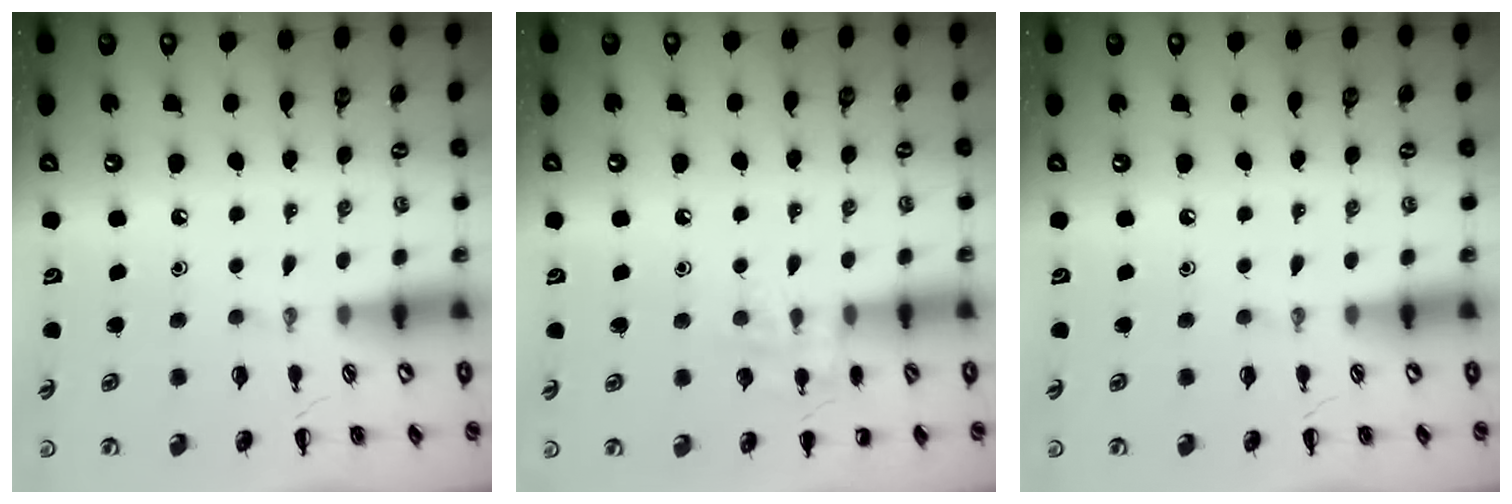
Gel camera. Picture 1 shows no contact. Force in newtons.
{"total": 8.1, "press": 7.9, "slide": 1.4}
{"total": 0.0}